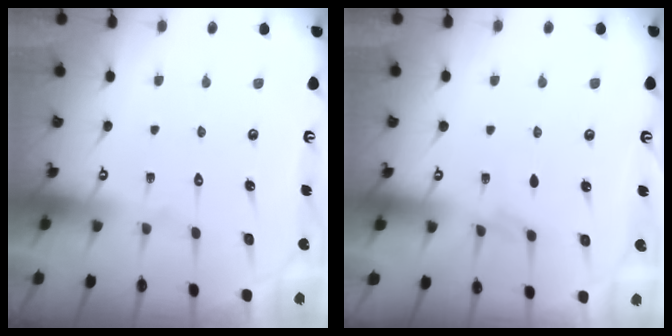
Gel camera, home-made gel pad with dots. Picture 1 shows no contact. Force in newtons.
{"total": 2.8, "press": 2.8, "slide": 0.5}